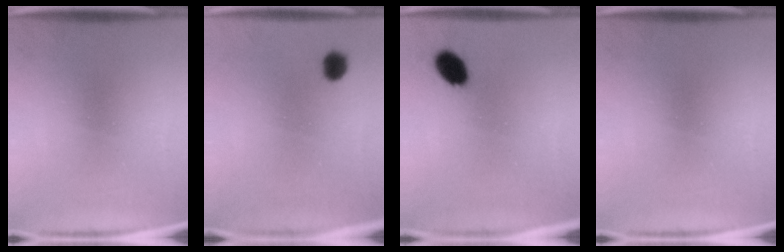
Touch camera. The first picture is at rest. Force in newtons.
{"total": 2.7}
{"total": 5.5}
{"total": 0.0}